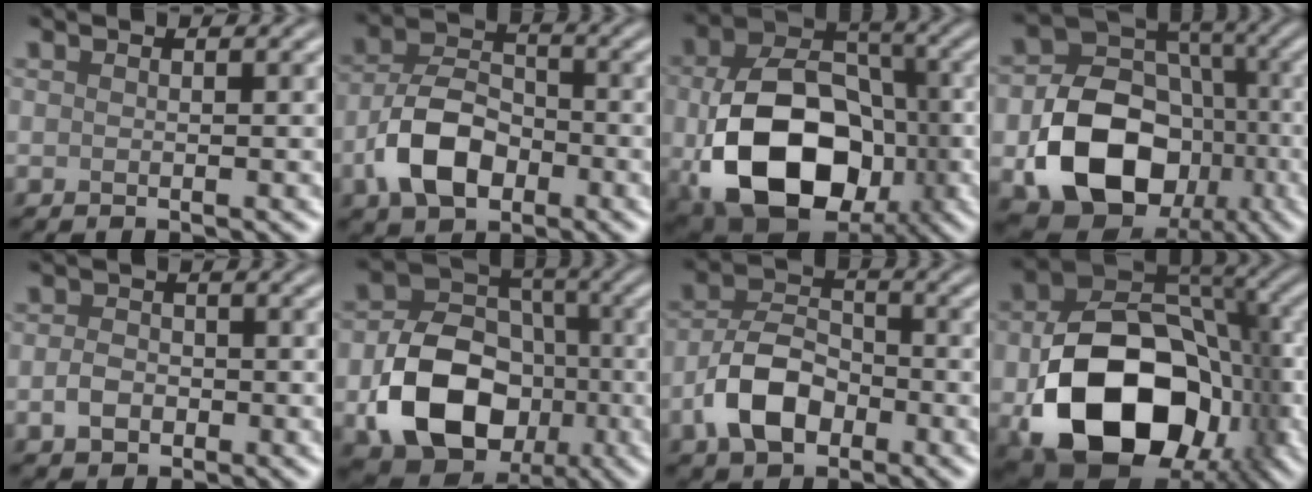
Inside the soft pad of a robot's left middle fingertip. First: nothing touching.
{"total": 6.5, "force": [-2.6, 4.2, 4.3], "torque": [-0.082, 0.008, -0.052]}
{"total": 13.5, "force": [-3.3, 9.5, 9.1], "torque": [-0.170, -0.028, -0.056]}
{"total": 12.3, "force": [-3.7, 9.3, 7.2], "torque": [-0.131, -0.011, -0.066]}
{"total": 2.1, "force": [-0.7, 1.7, 1.0], "torque": [-0.017, 0.004, -0.019]}
{"total": 10.6, "force": [-3.3, 7.8, 6.3], "torque": [-0.111, 0.002, -0.061]}
{"total": 6.0, "force": [-2.5, 3.8, 3.8], "torque": [-0.070, 0.009, -0.052]}
{"total": 15.1, "force": [-5.2, 10.1, 10.0], "torque": [-0.155, -0.023, -0.088]}